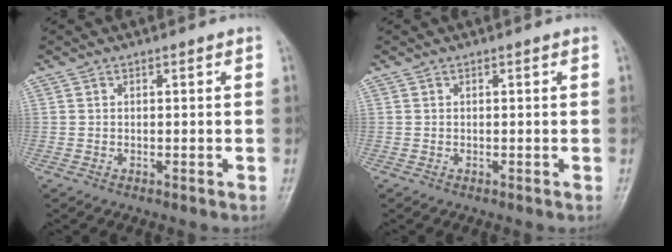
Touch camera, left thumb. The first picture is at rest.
{"total": 0.0}